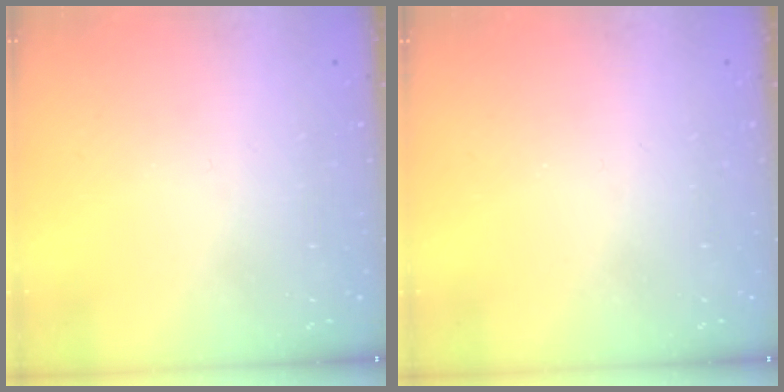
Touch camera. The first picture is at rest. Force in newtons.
{"total": 2.2, "press": 2.1, "slide": 0.4}